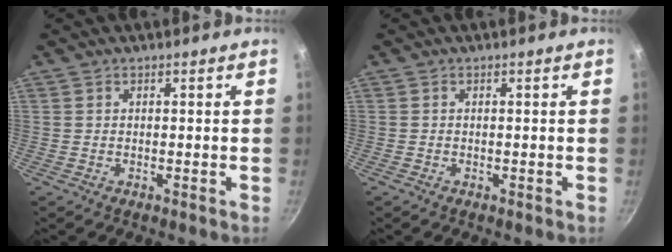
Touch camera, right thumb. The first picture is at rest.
{"total": 0.0}